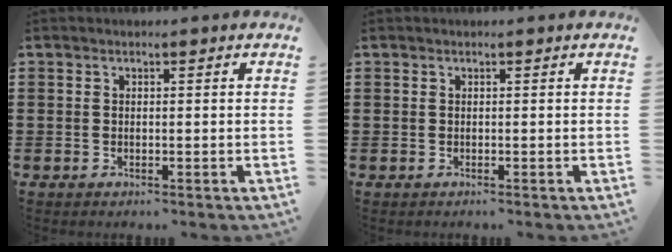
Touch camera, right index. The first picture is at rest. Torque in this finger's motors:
{"motor_torque": [-1.59, 0.55, -1.05, -0.21]}